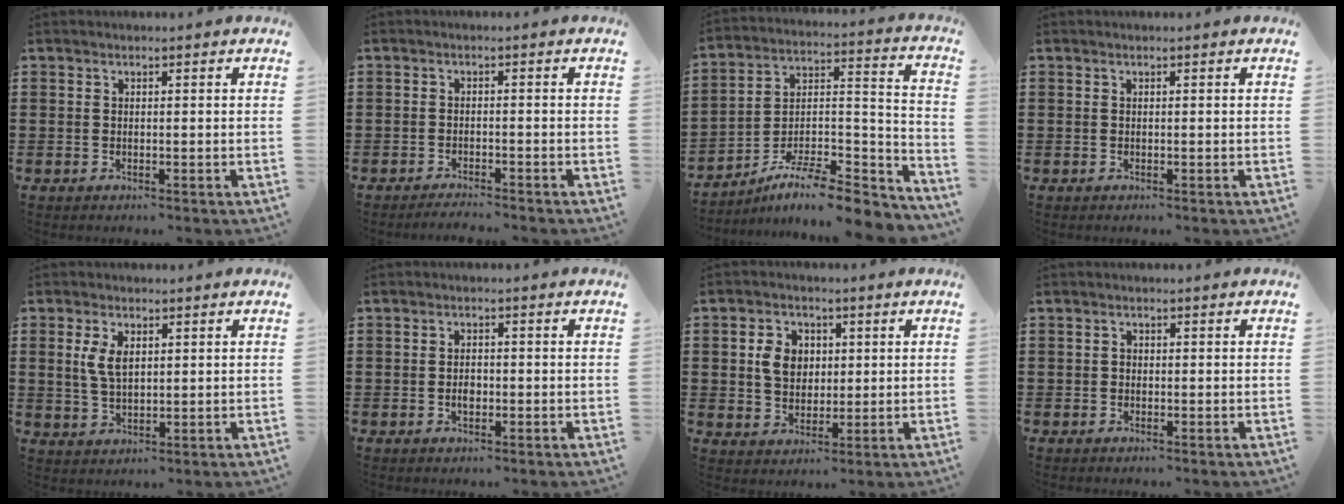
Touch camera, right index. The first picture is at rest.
{"total": 1.9, "force": [-1.7, -0.7, 0.0], "torque": [0.003, 0.002, -0.034]}
{"total": 9.2, "force": [-7.8, 1.2, 4.9], "torque": [-0.072, 0.013, -0.151]}
{"total": 0.0}
{"total": 4.3, "force": [1.3, 1.8, 3.7], "torque": [-0.081, 0.004, 0.022]}
{"total": 2.2, "force": [-0.5, 1.2, 1.8], "torque": [-0.035, 0.002, -0.009]}
{"total": 5.3, "force": [1.1, 4.0, 3.3], "torque": [-0.065, 0.014, 0.017]}
{"total": 0.0}